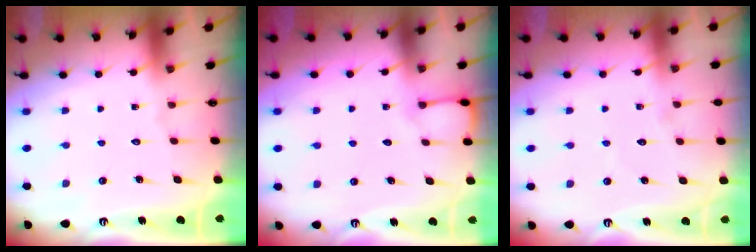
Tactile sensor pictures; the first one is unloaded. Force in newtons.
{"total": 2.9, "press": 2.9, "slide": 0.3}
{"total": 3.1, "press": 3.0, "slide": 0.3}